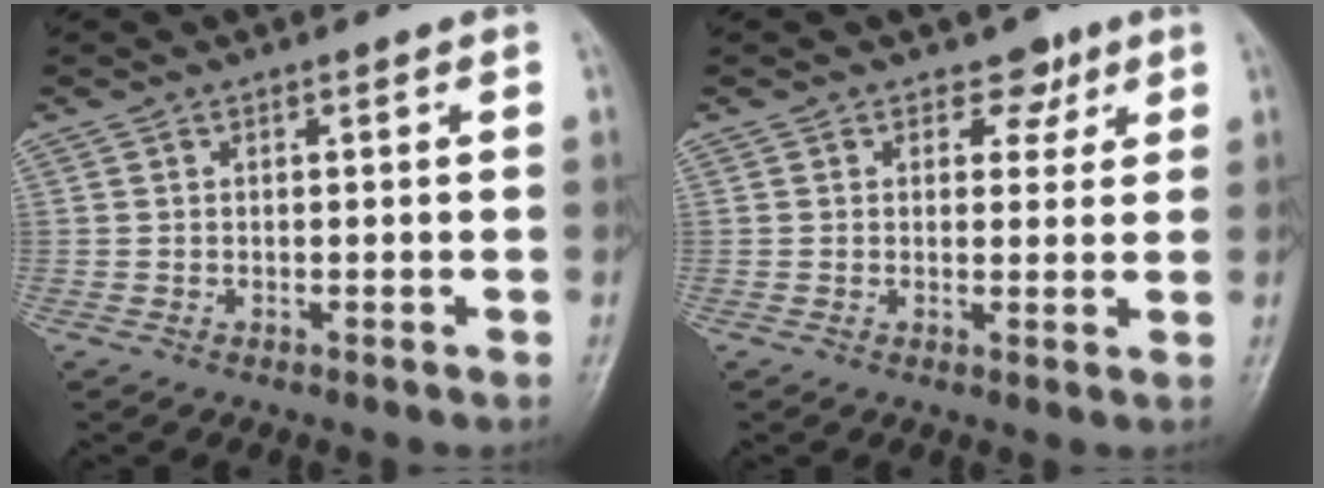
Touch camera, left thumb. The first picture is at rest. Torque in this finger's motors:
{"motor_torque": [0.23, 0.20, -0.22, -0.21, 0.01]}